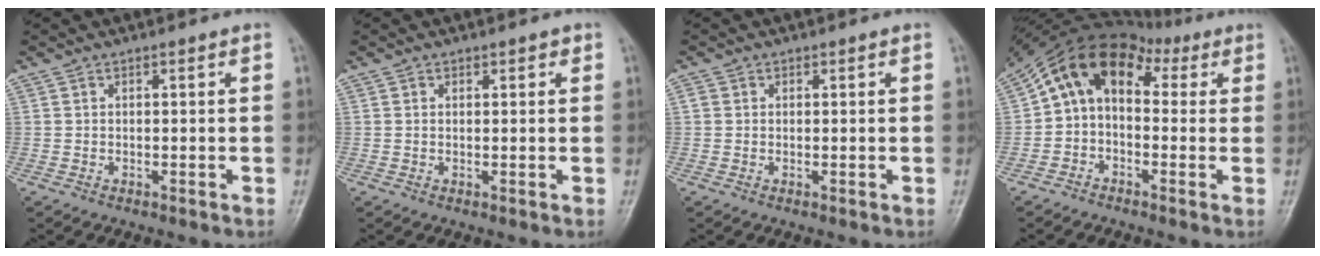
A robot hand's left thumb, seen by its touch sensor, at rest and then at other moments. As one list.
[{"total": 0.7, "force": [0.4, 0.6, 0.3], "torque": [0.002, -0.002, 0.004]}, {"total": 1.1, "force": [0.2, 1.0, 0.3], "torque": [0.003, 0.001, 0.002]}, {"total": 10.9, "force": [1.6, 7.8, 7.4], "torque": [-0.105, 0.052, 0.010]}]